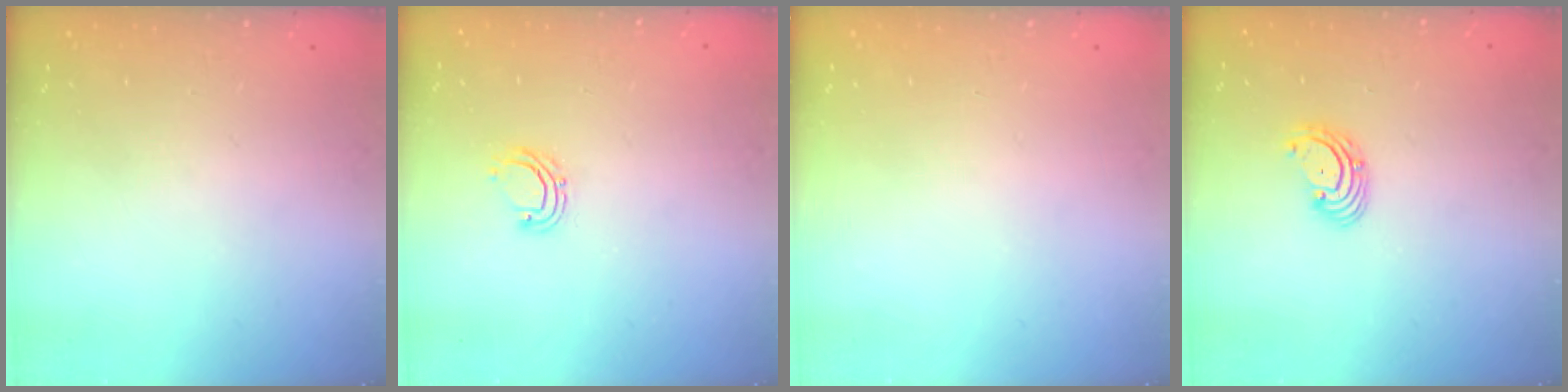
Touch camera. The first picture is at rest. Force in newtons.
{"total": 5.0, "press": 4.9, "slide": 1.0}
{"total": 0.0}
{"total": 2.9, "press": 2.9, "slide": 0.1}